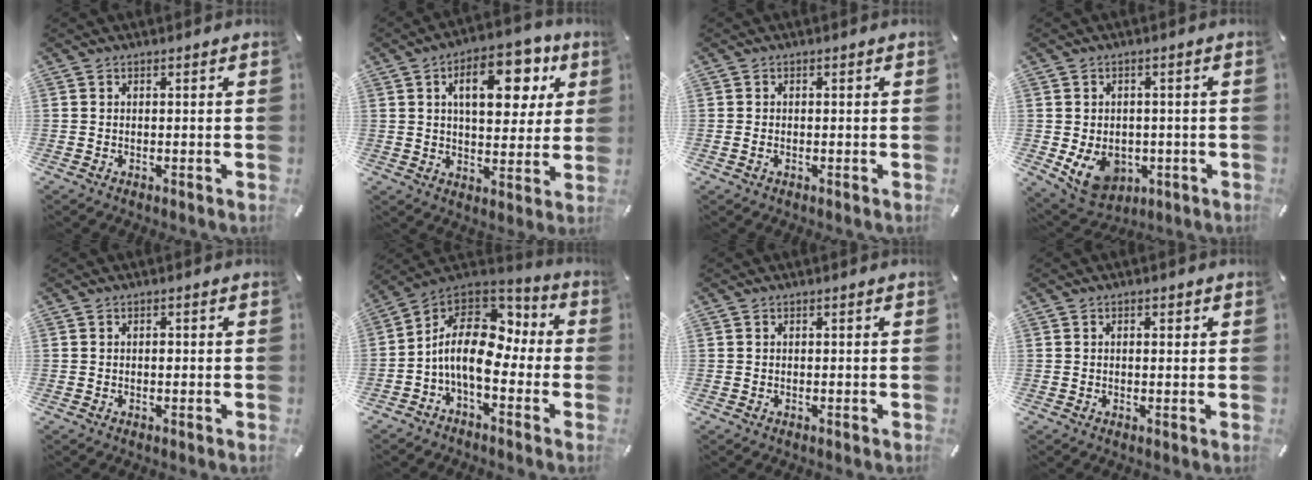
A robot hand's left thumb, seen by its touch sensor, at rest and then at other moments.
{"total": 15.3, "force": [6.1, 8.4, 11.2], "torque": [-0.152, -0.012, 0.096]}
{"total": 1.0, "force": [-0.3, 0.5, 0.8], "torque": [-0.015, 0.001, -0.006]}
{"total": 9.2, "force": [-2.4, 7.4, 5.0], "torque": [-0.082, 0.005, -0.041]}
{"total": 0.8, "force": [0.0, 0.5, 0.6], "torque": [-0.013, 0.000, -0.001]}
{"total": 15.1, "force": [-1.4, 8.9, 12.2], "torque": [-0.248, 0.004, -0.025]}
{"total": 0.0}
{"total": 1.3, "force": [0.2, 0.7, 1.1], "torque": [-0.014, 0.002, 0.000]}